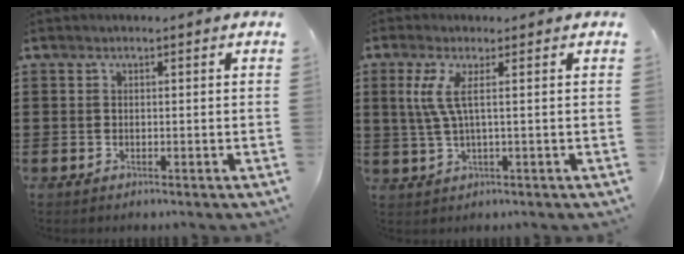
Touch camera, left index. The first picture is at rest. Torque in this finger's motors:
{"motor_torque": [0.30, -0.04, 0.47, 0.19]}